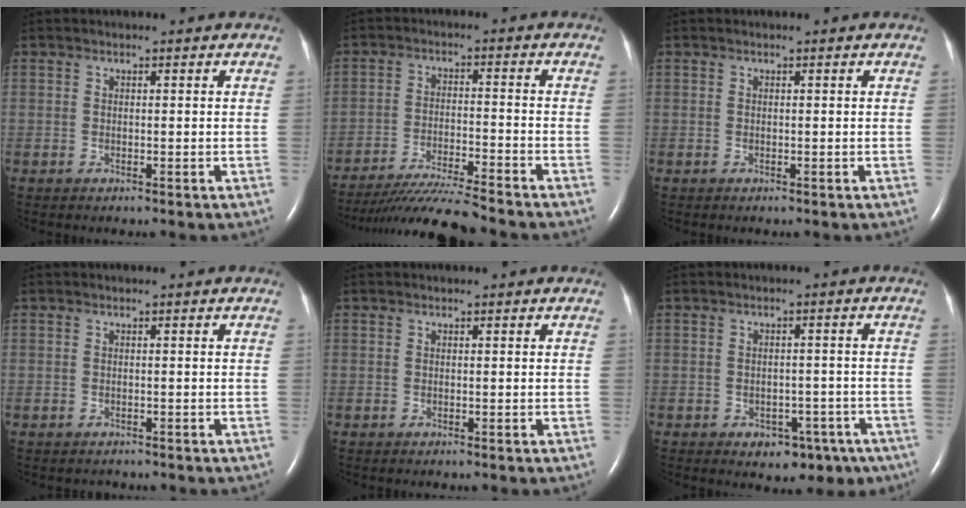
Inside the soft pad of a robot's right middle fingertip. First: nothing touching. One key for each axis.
{"total": 10.8, "fx": -10.0, "fy": -1.3, "fz": 4.0, "tx": -0.066, "ty": -0.021, "tz": -0.175}
{"total": 0.0}
{"total": 0.0}
{"total": 0.0}
{"total": 7.0, "fx": -4.3, "fy": 4.4, "fz": 3.3, "tx": -0.025, "ty": 0.018, "tz": -0.051}